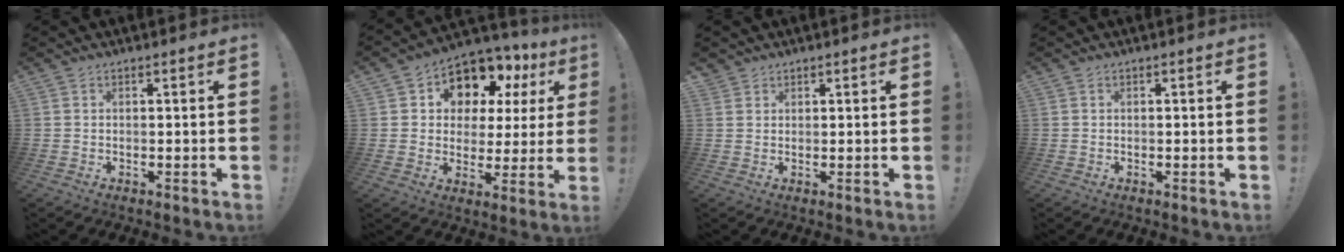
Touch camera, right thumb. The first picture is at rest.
{"total": 10.0, "force": [6.4, 6.8, 3.6], "torque": [-0.054, -0.063, 0.121]}
{"total": 1.7, "force": [1.5, 0.8, 0.1], "torque": [0.003, -0.009, 0.027]}
{"total": 0.0}